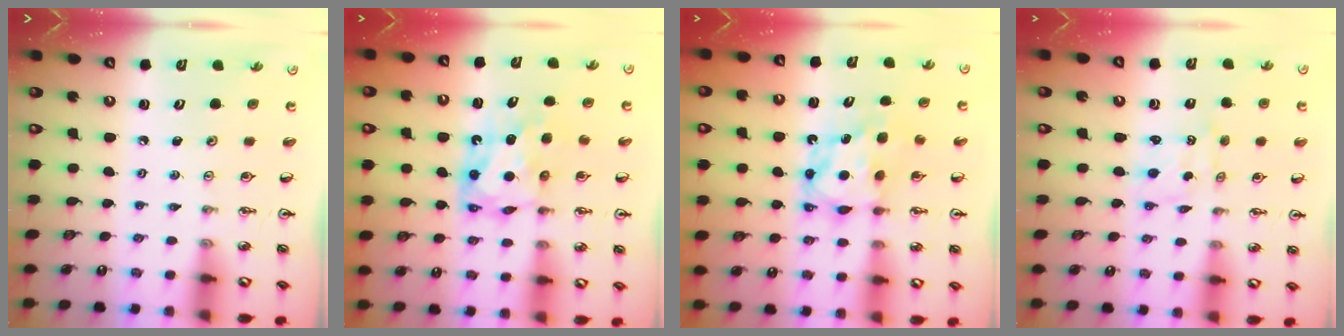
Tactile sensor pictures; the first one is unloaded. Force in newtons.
{"total": 6.3, "press": 6.3, "slide": 0.4}
{"total": 6.9, "press": 6.9, "slide": 0.3}
{"total": 0.0}